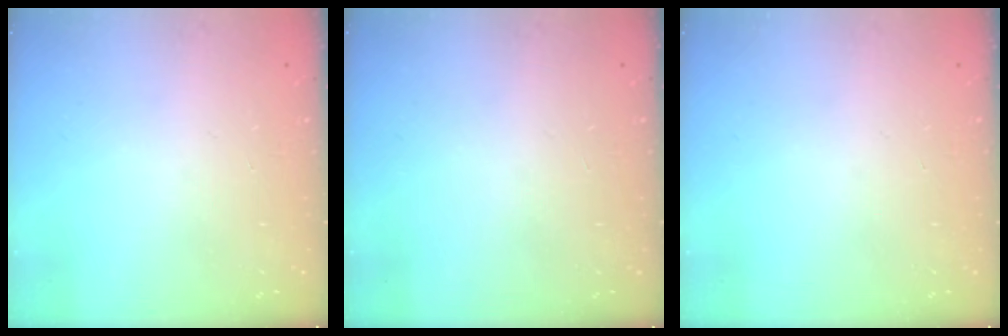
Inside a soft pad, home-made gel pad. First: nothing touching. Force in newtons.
{"total": 0.0}
{"total": 0.0}